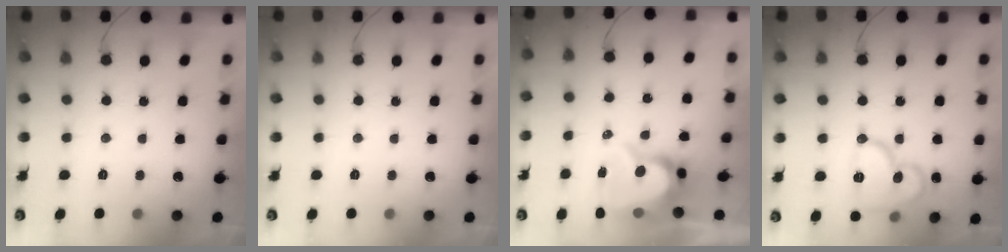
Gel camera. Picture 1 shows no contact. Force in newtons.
{"total": 0.0}
{"total": 9.8, "press": 9.7, "slide": 0.7}
{"total": 14.7, "press": 14.6, "slide": 1.8}